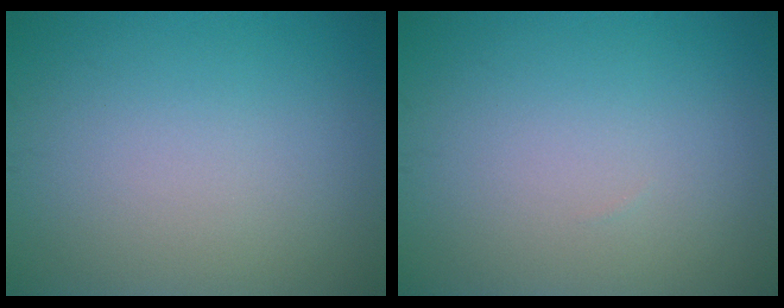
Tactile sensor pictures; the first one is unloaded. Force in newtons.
{"total": 0.0}